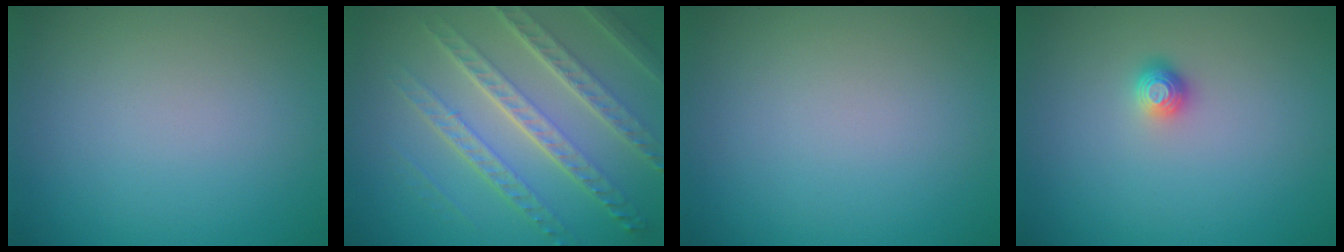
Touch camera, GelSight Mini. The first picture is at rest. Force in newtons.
{"total": 7.2, "press": 5.2, "slide": 5.1}
{"total": 0.0}
{"total": 1.1, "press": 1.0, "slide": 0.5}